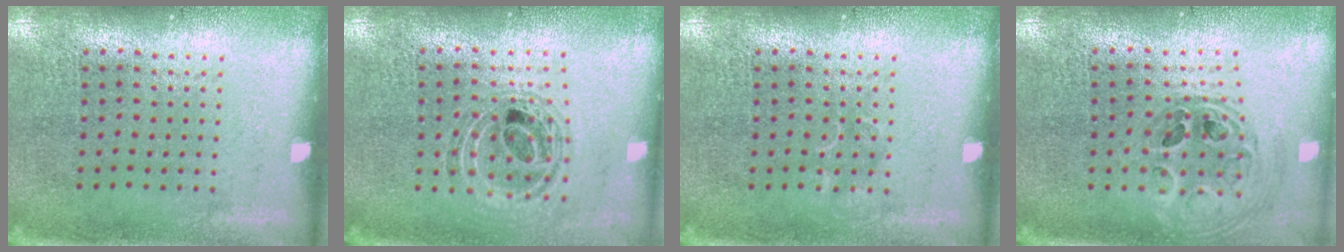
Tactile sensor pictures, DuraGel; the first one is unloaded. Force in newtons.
{"total": 0.8, "press": 0.8, "slide": 0.1}
{"total": 0.7, "press": 0.7, "slide": 0.2}
{"total": 1.0, "press": 1.0, "slide": 0.2}